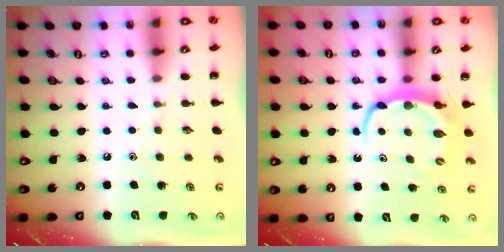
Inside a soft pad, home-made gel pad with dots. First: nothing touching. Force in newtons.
{"total": 6.2, "press": 6.2, "slide": 0.3}